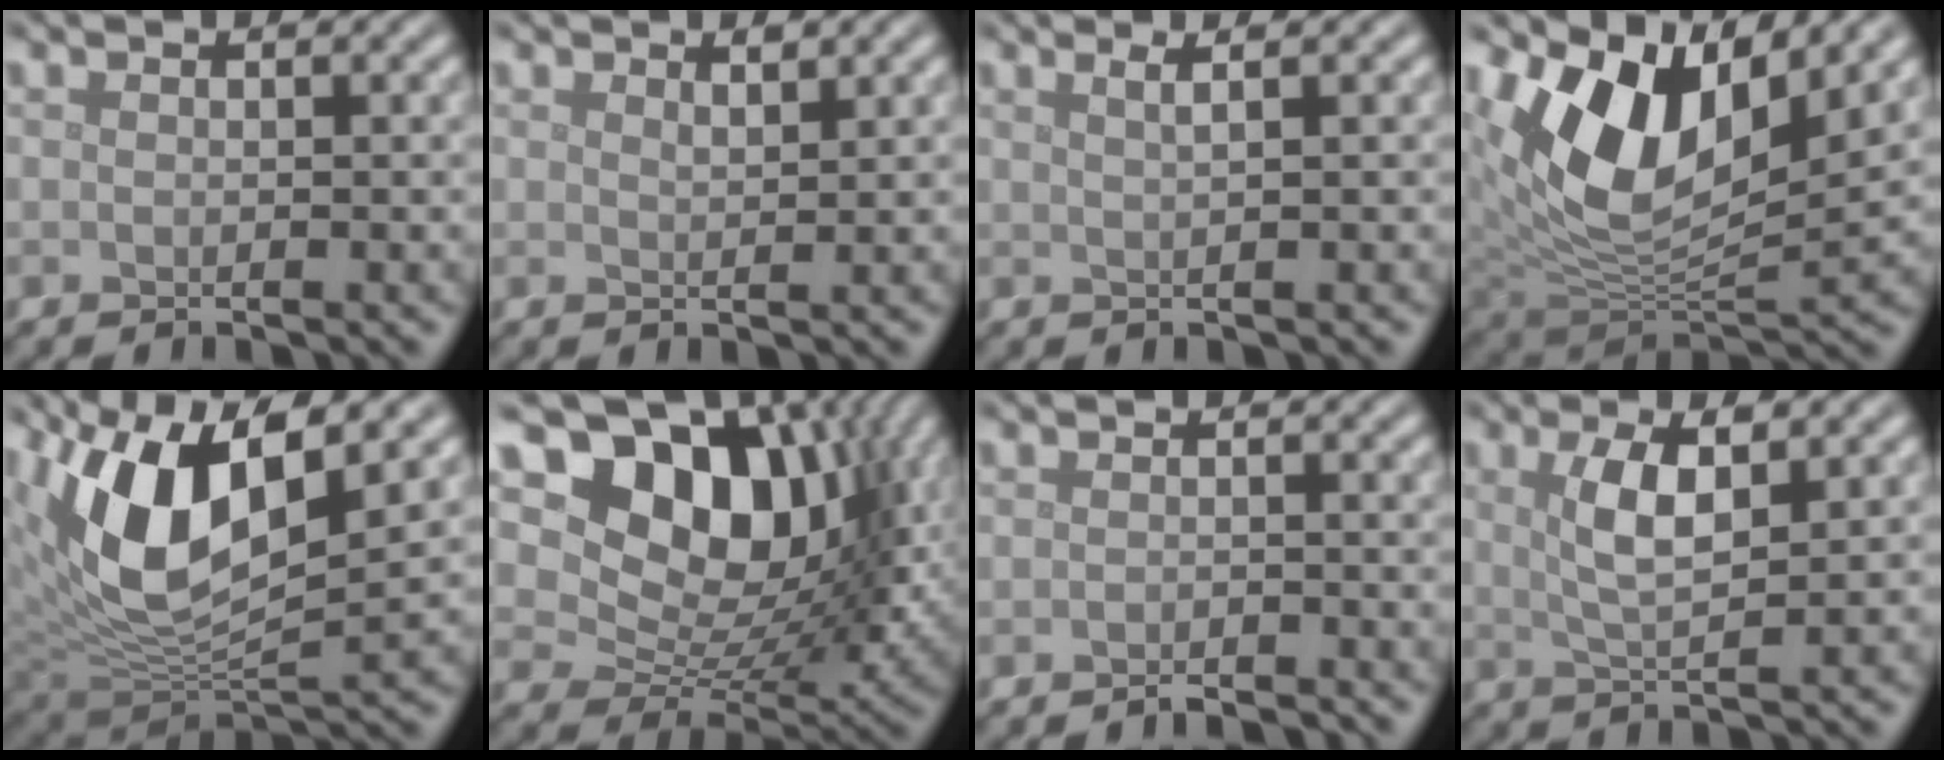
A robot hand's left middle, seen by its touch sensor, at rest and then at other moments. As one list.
[{"total": 1.2, "force": [1.0, 0.2, 0.5], "torque": [-0.008, -0.001, 0.018]}, {"total": 2.6, "force": [1.5, 1.1, 1.9], "torque": [-0.007, 0.007, -0.007]}, {"total": 10.5, "force": [4.6, 5.7, 7.6], "torque": [-0.148, -0.012, 0.084]}, {"total": 10.9, "force": [4.3, 4.8, 8.8], "torque": [-0.178, -0.003, 0.079]}, {"total": 14.5, "force": [5.7, 9.5, 9.4], "torque": [-0.147, 0.018, 0.101]}, {"total": 1.1, "force": [-1.0, 0.1, 0.4], "torque": [-0.005, -0.001, -0.019]}, {"total": 4.1, "force": [1.4, 1.3, 3.6], "torque": [-0.073, 0.002, 0.027]}]